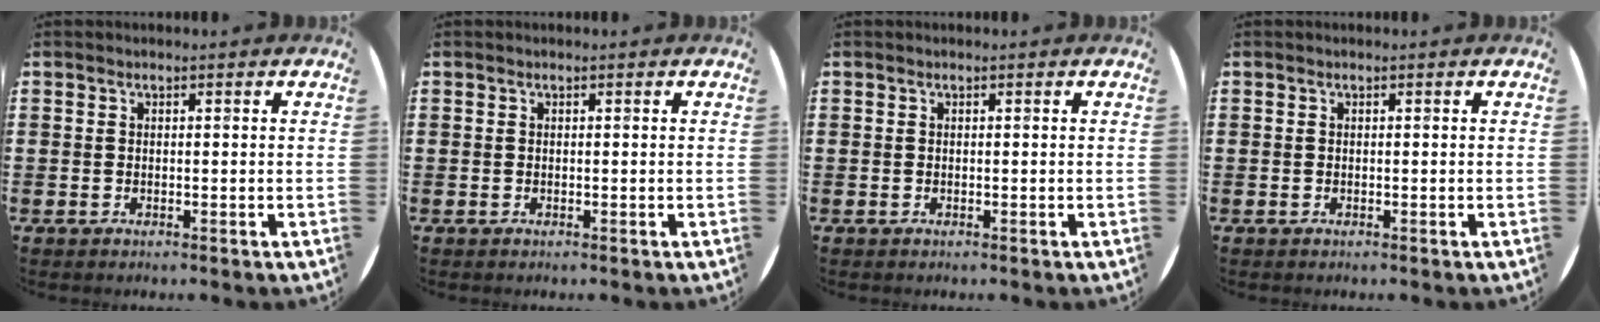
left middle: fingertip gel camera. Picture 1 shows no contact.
{"total": 0.0}
{"total": 0.0}
{"total": 0.0}